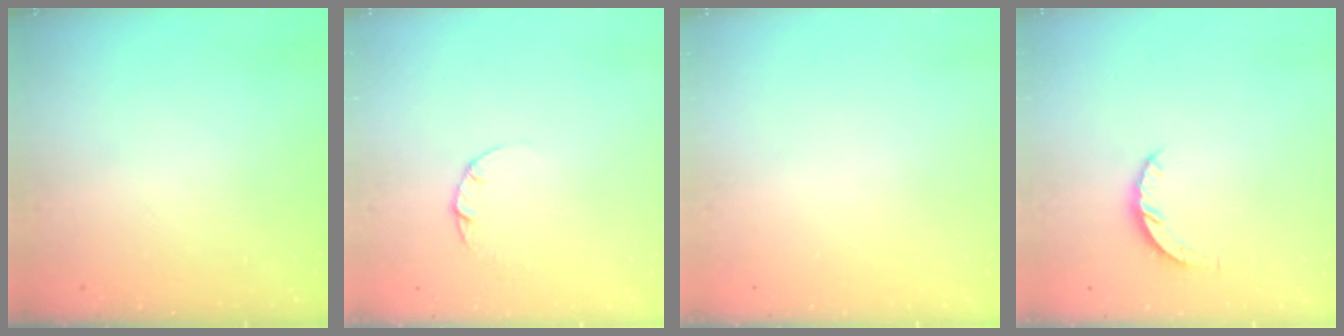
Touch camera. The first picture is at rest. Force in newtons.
{"total": 2.2, "press": 2.2, "slide": 0.3}
{"total": 0.0}
{"total": 4.3, "press": 4.3, "slide": 0.5}